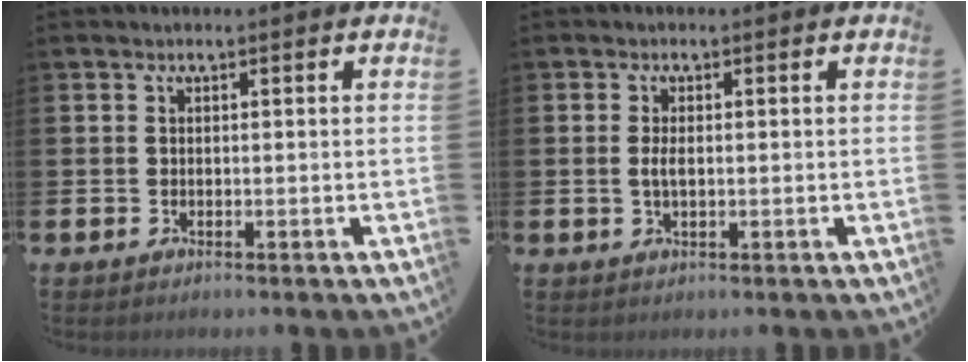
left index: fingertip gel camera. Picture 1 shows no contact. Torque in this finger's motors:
{"motor_torque": [0.53, -0.05, 0.00, 0.02]}